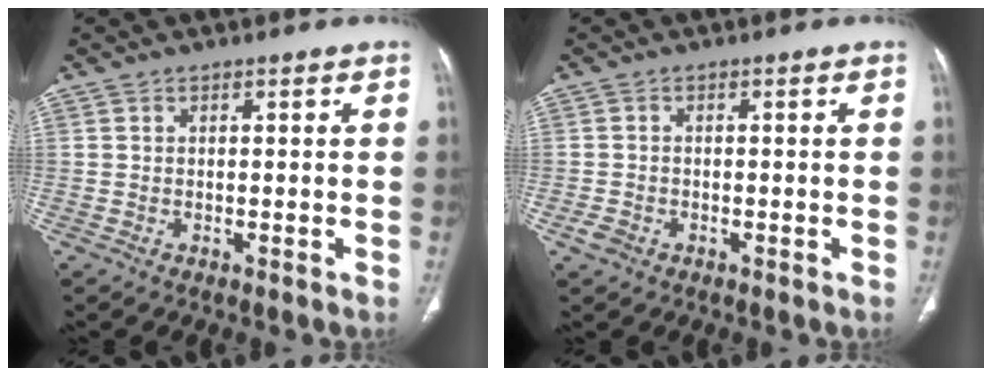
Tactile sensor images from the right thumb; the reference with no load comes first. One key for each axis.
{"total": 2.0, "fx": -1.0, "fy": 1.5, "fz": 0.9, "tx": -0.016, "ty": 0.004, "tz": -0.016}